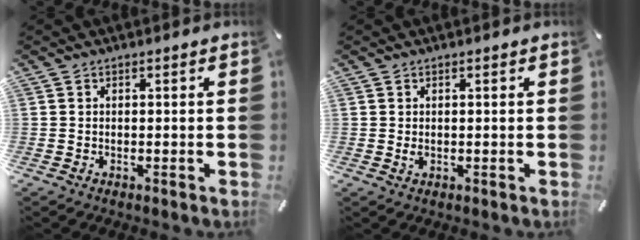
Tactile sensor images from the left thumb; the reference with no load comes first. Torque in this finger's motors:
{"motor_torque": [0.04, 0.18, -0.08, 0.08, 0.00]}